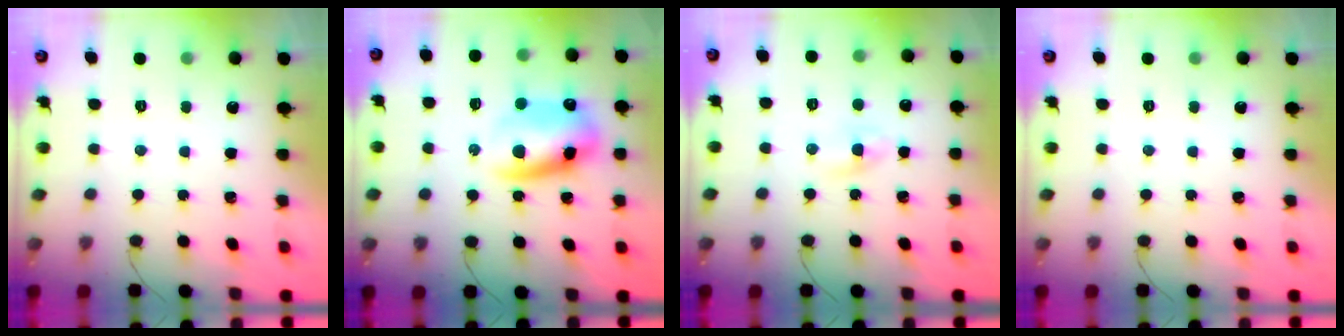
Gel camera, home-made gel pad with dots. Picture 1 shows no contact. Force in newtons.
{"total": 12.2, "press": 11.9, "slide": 2.7}
{"total": 1.3, "press": 1.2, "slide": 0.5}
{"total": 0.0}